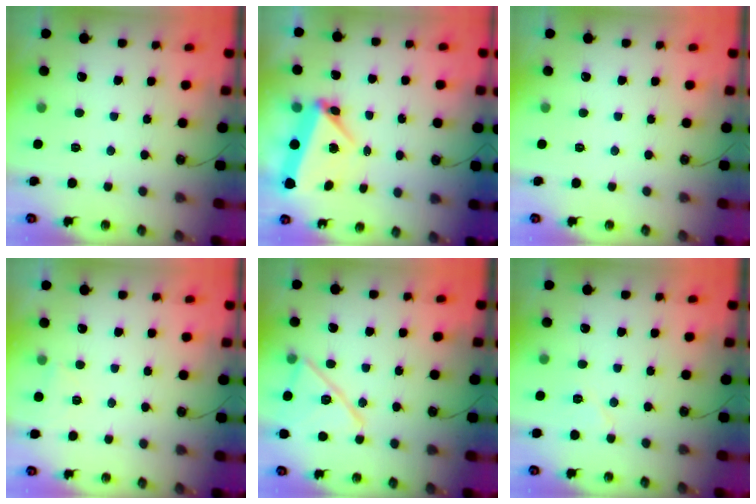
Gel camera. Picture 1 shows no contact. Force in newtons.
{"total": 5.8, "press": 5.7, "slide": 1.3}
{"total": 0.0}
{"total": 1.8, "press": 1.6, "slide": 0.8}
{"total": 15.5, "press": 15.4, "slide": 1.1}
{"total": 5.8, "press": 5.2, "slide": 2.6}